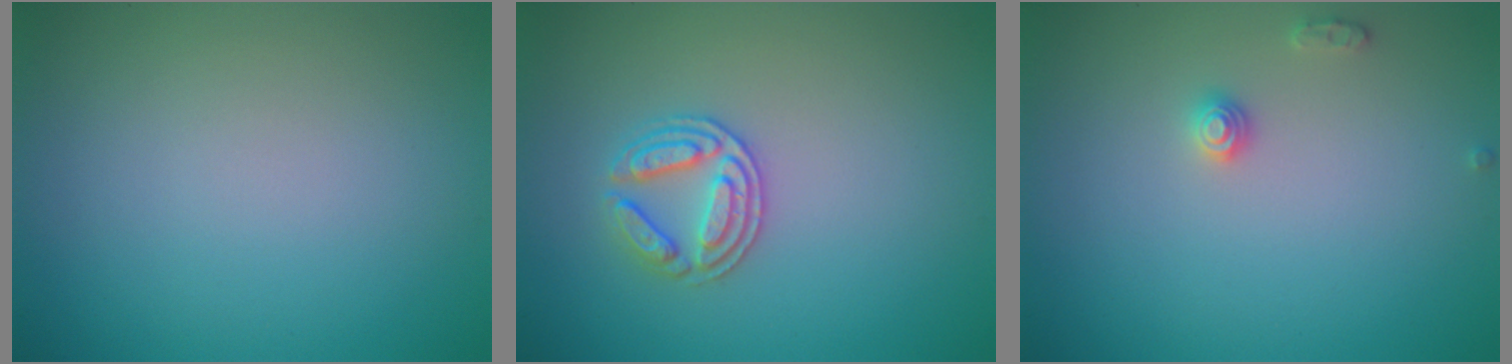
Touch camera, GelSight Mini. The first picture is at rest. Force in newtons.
{"total": 2.8, "press": 2.7, "slide": 0.6}
{"total": 1.2, "press": 1.2, "slide": 0.0}